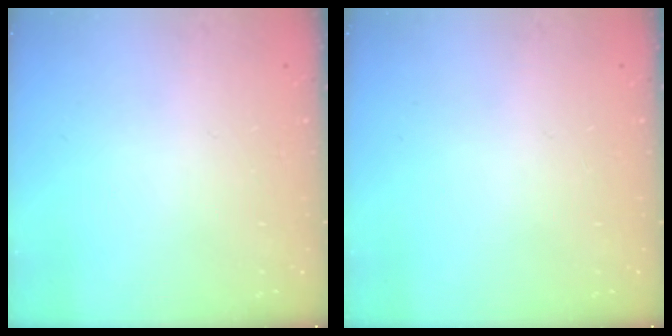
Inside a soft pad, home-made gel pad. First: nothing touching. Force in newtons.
{"total": 0.0}